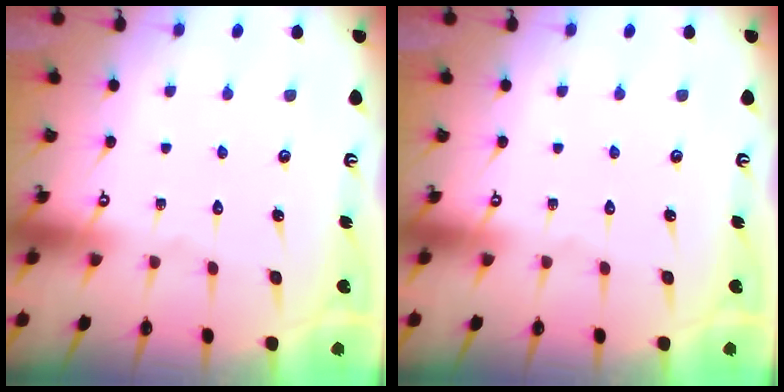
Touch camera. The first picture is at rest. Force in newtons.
{"total": 0.0}